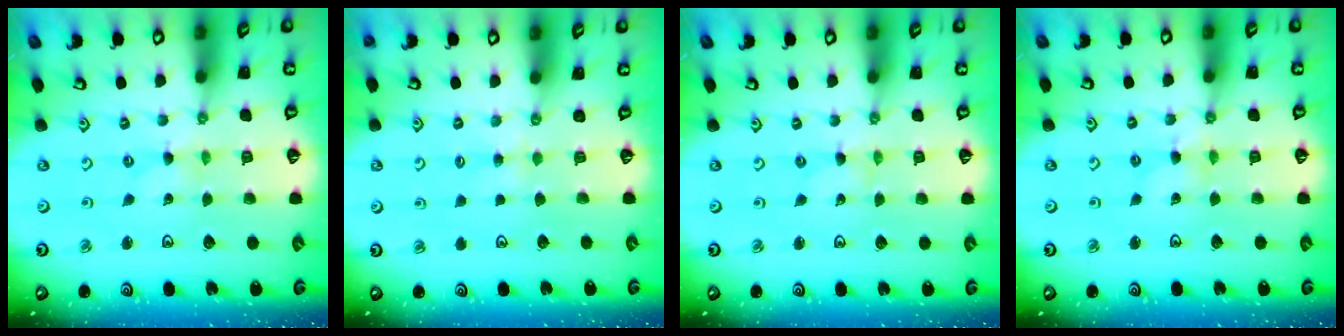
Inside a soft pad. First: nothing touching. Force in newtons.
{"total": 2.1, "press": 2.1, "slide": 0.4}
{"total": 0.0}
{"total": 1.6, "press": 1.5, "slide": 0.2}